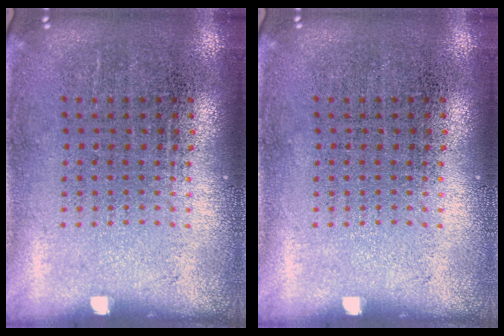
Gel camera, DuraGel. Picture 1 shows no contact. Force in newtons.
{"total": 0.0}